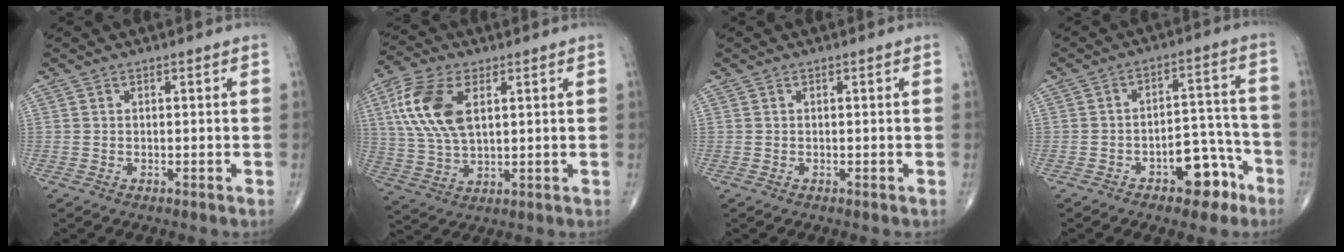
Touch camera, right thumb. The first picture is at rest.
{"total": 13.8, "force": [4.0, 7.3, 11.0], "torque": [-0.237, -0.002, 0.081]}
{"total": 0.0}
{"total": 9.9, "force": [-5.4, 5.3, 6.4], "torque": [-0.056, 0.057, -0.072]}